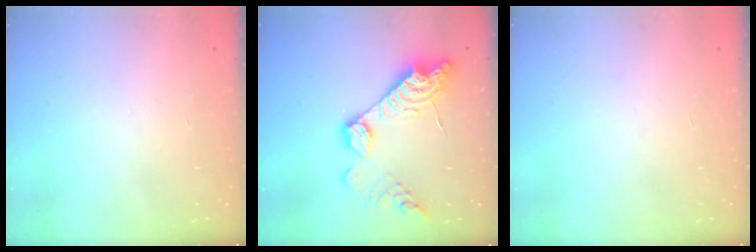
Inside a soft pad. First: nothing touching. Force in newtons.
{"total": 18.0, "press": 17.9, "slide": 1.8}
{"total": 0.0}